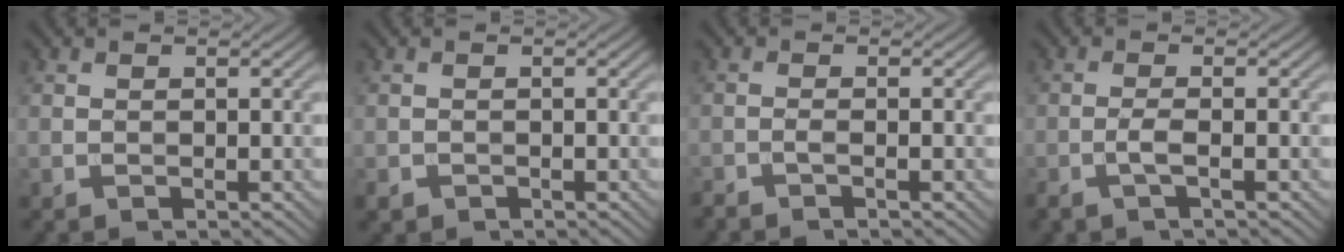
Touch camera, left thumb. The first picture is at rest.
{"total": 1.0, "force": [-0.6, 0.7, 0.2], "torque": [-0.003, -0.006, -0.015]}
{"total": 1.2, "force": [-0.9, 0.0, 0.8], "torque": [-0.018, 0.002, -0.023]}
{"total": 2.1, "force": [-0.9, 0.2, 1.9], "torque": [-0.041, 0.007, -0.025]}